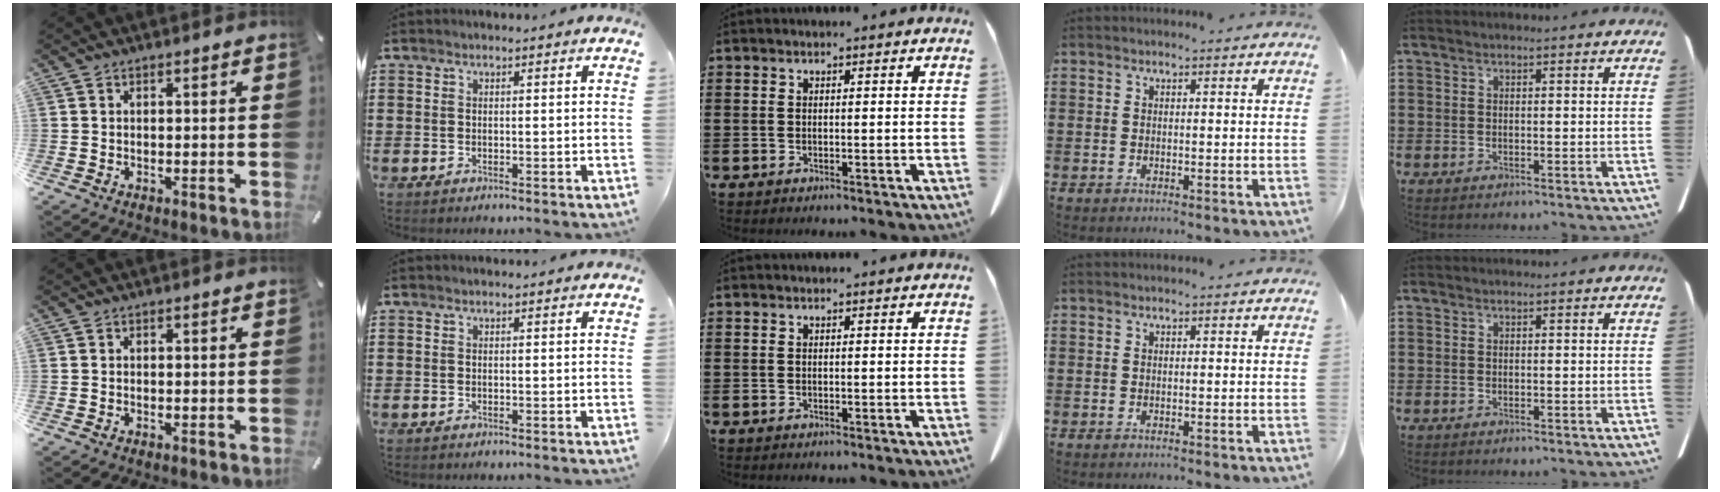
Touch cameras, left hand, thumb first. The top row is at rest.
{}